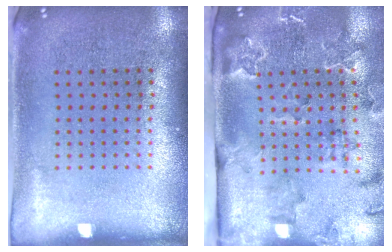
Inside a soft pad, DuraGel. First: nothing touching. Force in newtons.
{"total": 2.3, "press": 2.3, "slide": 0.4}